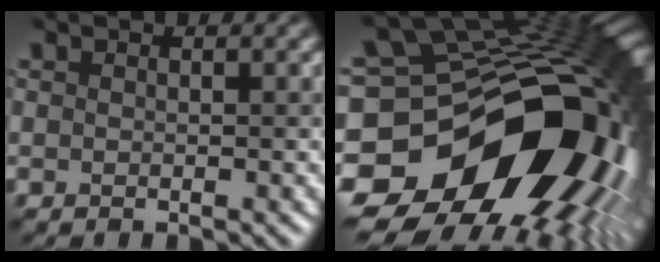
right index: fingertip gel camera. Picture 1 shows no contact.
{"total": 19.8, "force": [-5.4, 13.2, 13.7], "torque": [-0.241, -0.028, -0.075]}